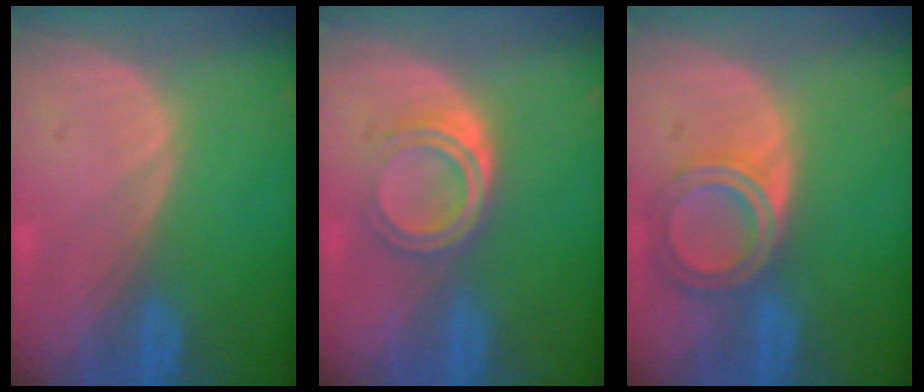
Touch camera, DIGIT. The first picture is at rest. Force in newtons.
{"total": 5.1, "press": 4.5, "slide": 2.5}
{"total": 6.3, "press": 5.6, "slide": 2.9}